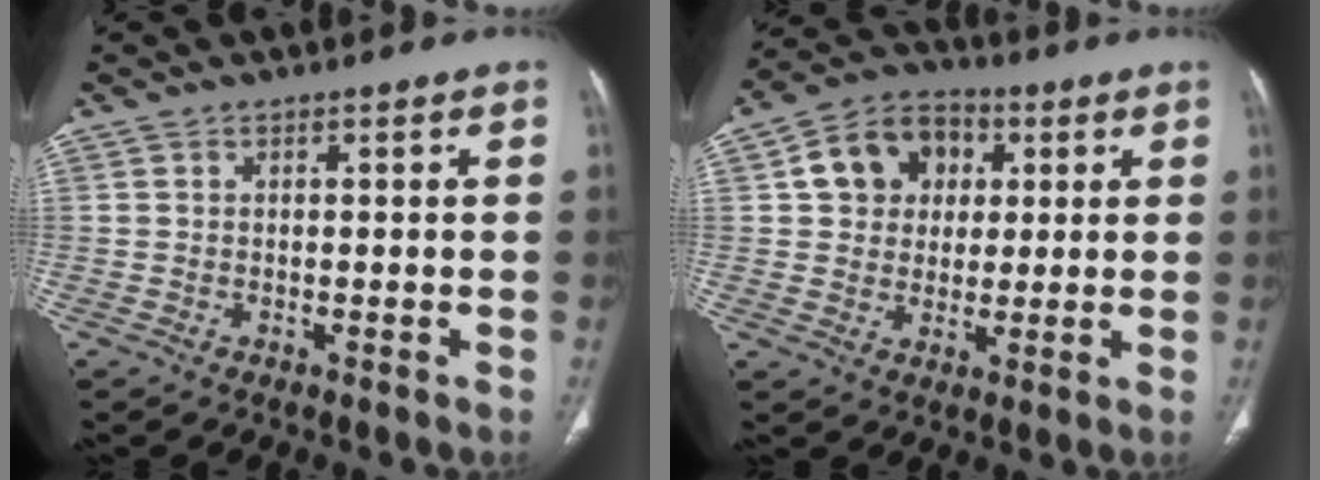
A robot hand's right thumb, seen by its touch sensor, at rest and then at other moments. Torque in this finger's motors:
{"motor_torque": [0.54, 0.42, 1.34, 0.01, 0.11]}